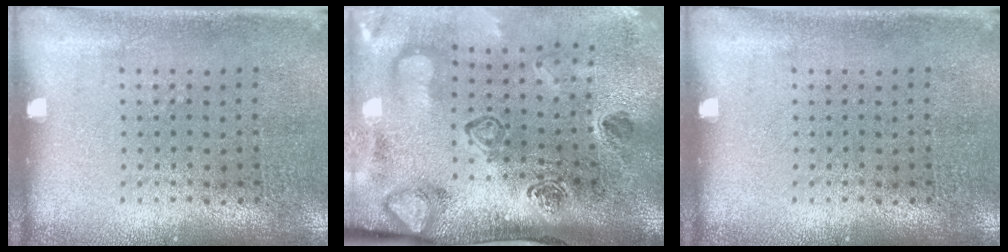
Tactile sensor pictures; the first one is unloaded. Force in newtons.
{"total": 4.3, "press": 2.9, "slide": 3.2}
{"total": 0.0}